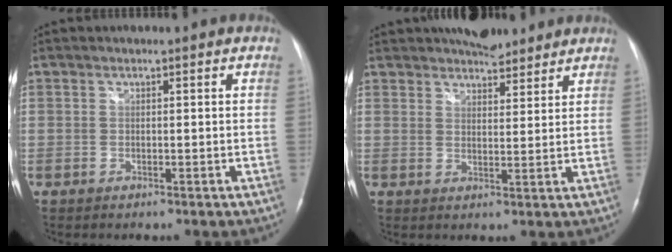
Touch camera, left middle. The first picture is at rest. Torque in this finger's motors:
{"motor_torque": [1.13, -1.01, 0.09, 0.09]}